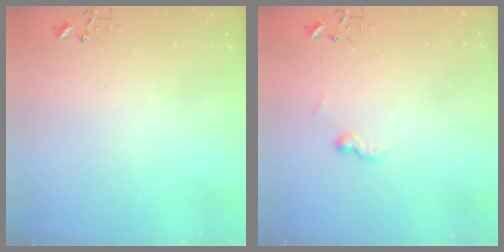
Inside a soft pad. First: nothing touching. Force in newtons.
{"total": 6.0, "press": 6.0, "slide": 0.7}